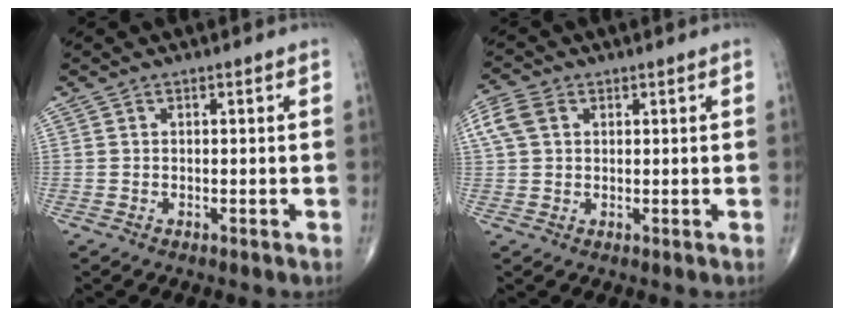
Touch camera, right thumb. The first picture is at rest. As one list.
[{"total": 5.8, "force": [1.9, 4.1, 3.6], "torque": [-0.085, 0.016, 0.036]}]